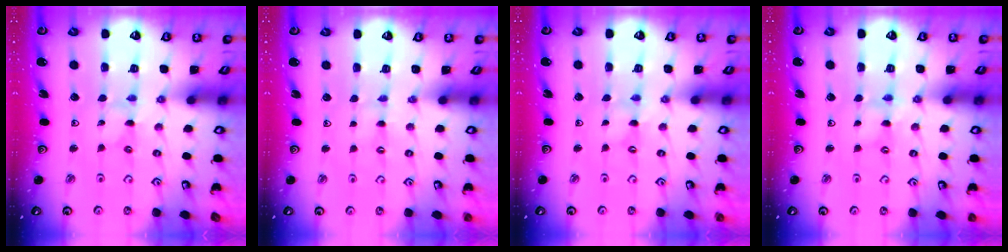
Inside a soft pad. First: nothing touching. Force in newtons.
{"total": 1.3, "press": 1.3, "slide": 0.3}
{"total": 0.0}
{"total": 2.9, "press": 2.9, "slide": 0.4}